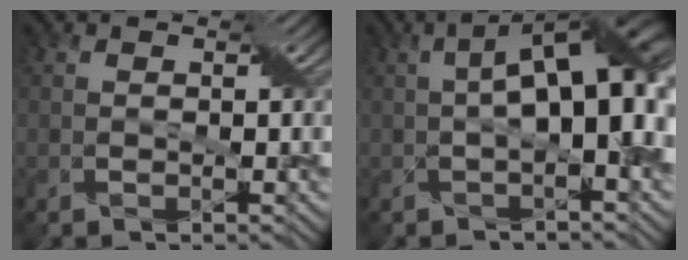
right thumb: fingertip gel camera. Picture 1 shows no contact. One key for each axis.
{"total": 11.1, "fx": 0.5, "fy": 4.4, "fz": 10.2, "tx": -0.162, "ty": 0.014, "tz": 0.006}